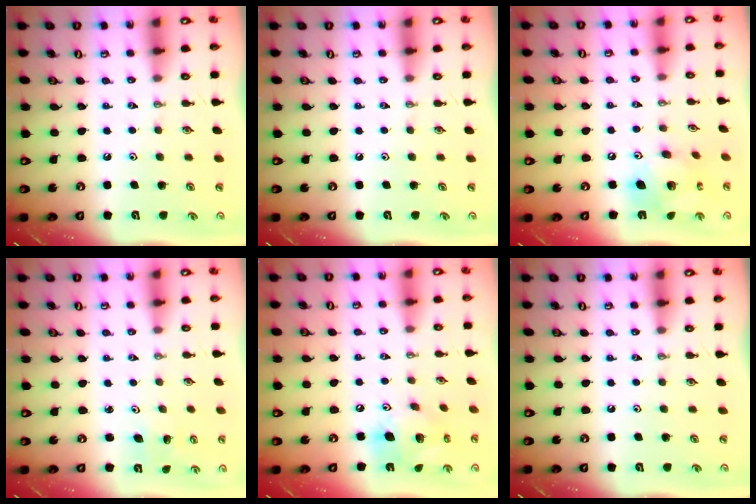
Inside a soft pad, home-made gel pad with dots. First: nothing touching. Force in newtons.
{"total": 0.0}
{"total": 14.0, "press": 13.9, "slide": 1.5}
{"total": 2.8, "press": 2.8, "slide": 0.3}
{"total": 15.5, "press": 15.3, "slide": 2.9}
{"total": 0.0}